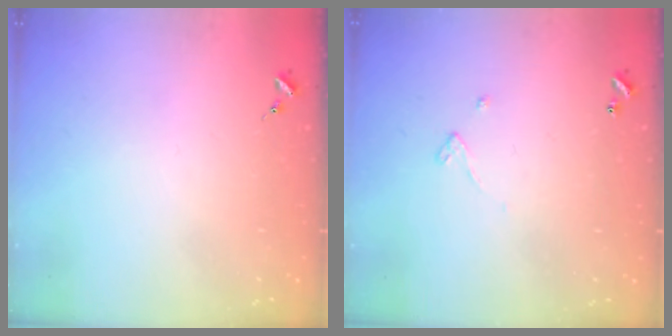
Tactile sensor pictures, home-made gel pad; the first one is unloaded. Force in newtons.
{"total": 2.6, "press": 2.6, "slide": 0.2}